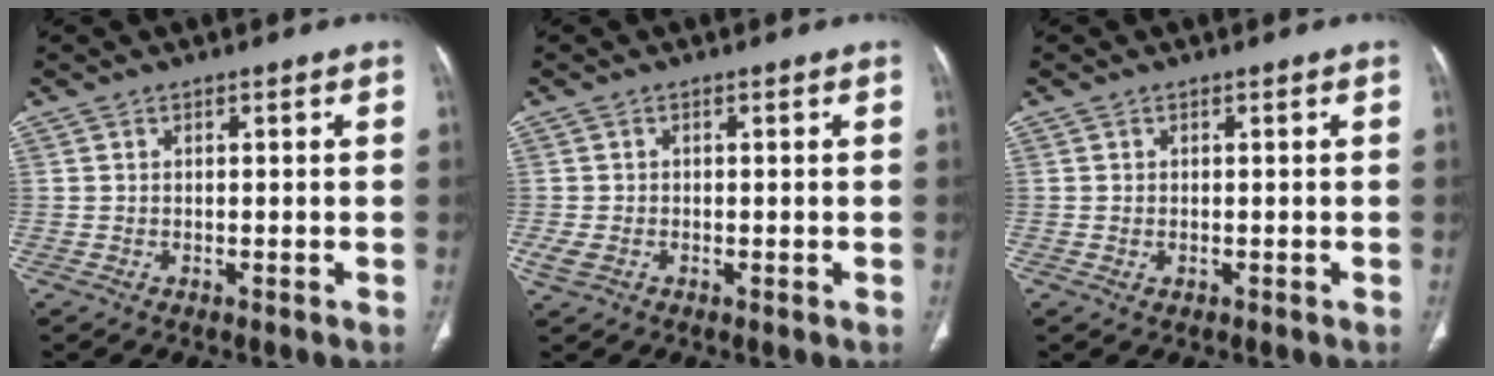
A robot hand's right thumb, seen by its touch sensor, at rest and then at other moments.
{"total": 2.3, "force": [-0.7, 1.6, 1.5], "torque": [-0.040, 0.000, -0.011]}
{"total": 0.7, "force": [-0.2, 0.5, 0.4], "torque": [-0.012, 0.002, 0.001]}